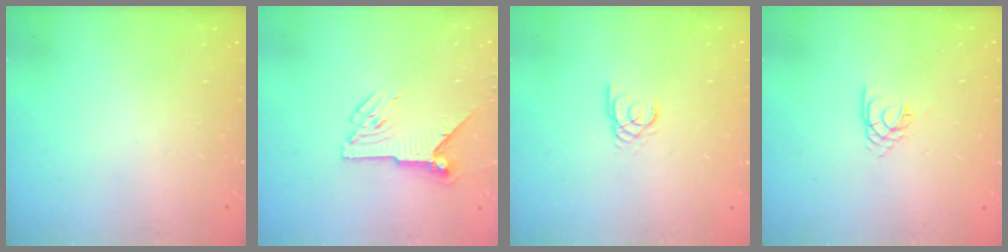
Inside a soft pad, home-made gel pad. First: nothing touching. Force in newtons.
{"total": 9.5, "press": 9.5, "slide": 0.5}
{"total": 1.8, "press": 1.8, "slide": 0.2}
{"total": 1.4, "press": 1.3, "slide": 0.3}